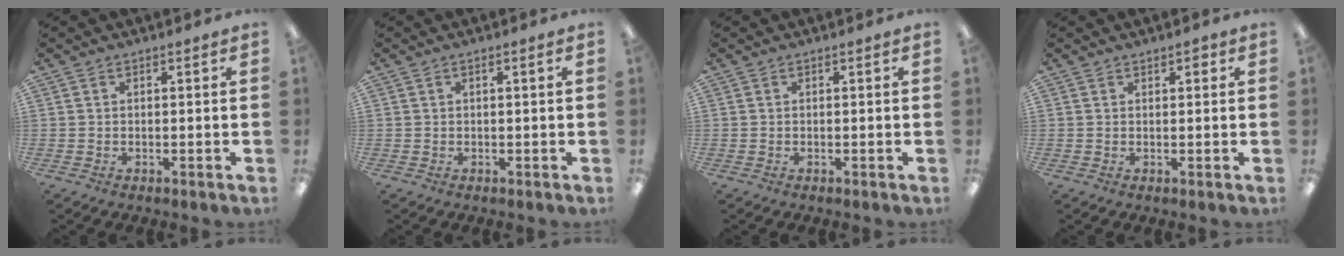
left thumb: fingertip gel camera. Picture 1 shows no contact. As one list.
[{"total": 1.2, "force": [0.2, 0.1, 1.2], "torque": [-0.021, 0.000, 0.004]}, {"total": 0.0}, {"total": 1.2, "force": [0.9, 0.5, 0.7], "torque": [-0.006, -0.002, 0.014]}]